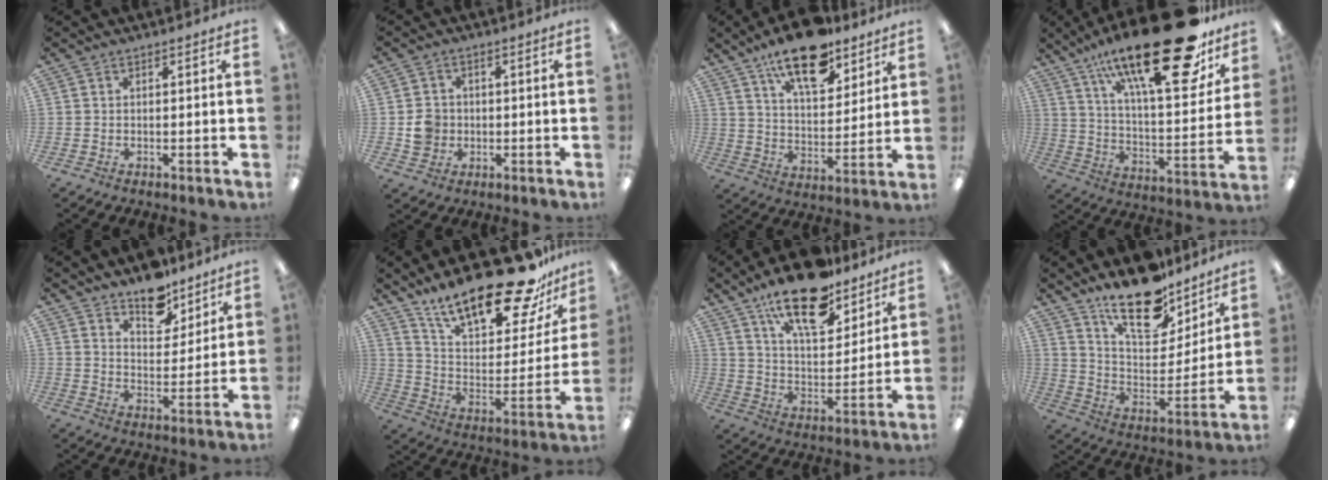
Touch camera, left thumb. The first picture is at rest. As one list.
[{"total": 5.0, "force": [-0.5, 4.7, 1.6], "torque": [-0.016, 0.005, -0.009]}, {"total": 16.8, "force": [12.2, 6.9, 9.1], "torque": [-0.146, -0.063, 0.211]}, {"total": 29.8, "force": [20.0, 8.8, 20.2], "torque": [-0.311, -0.127, 0.324]}, {"total": 10.1, "force": [8.5, 4.8, 2.8], "torque": [-0.021, -0.064, 0.153]}, {"total": 25.1, "force": [18.8, 7.8, 14.6], "torque": [-0.235, -0.122, 0.317]}, {"total": 19.4, "force": [14.2, 7.6, 10.7], "torque": [-0.181, -0.077, 0.243]}, {"total": 19.6, "force": [15.3, 8.0, 9.3], "torque": [-0.152, -0.103, 0.266]}]